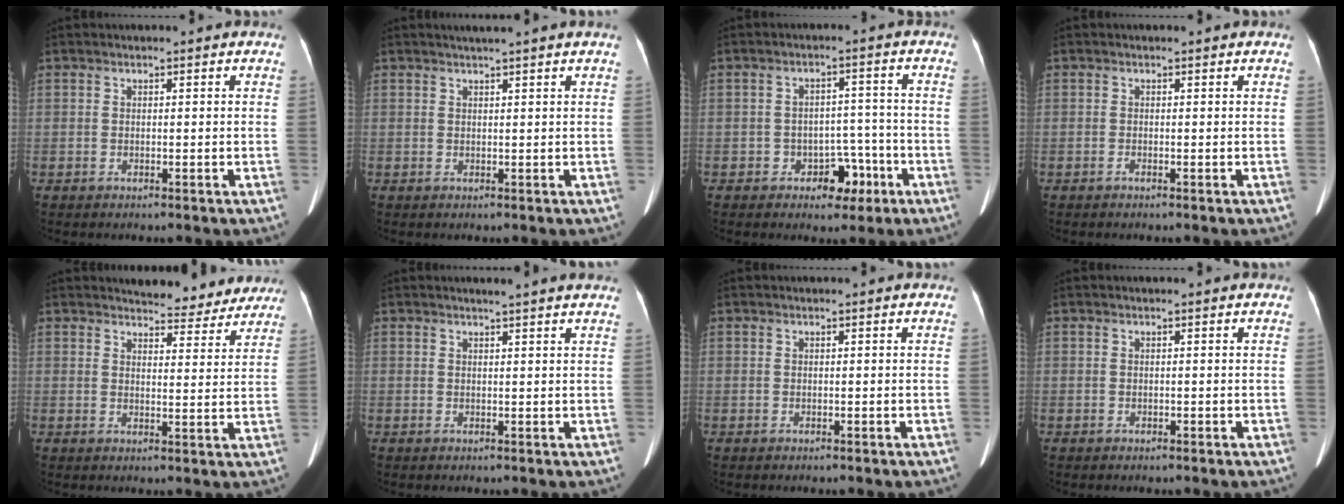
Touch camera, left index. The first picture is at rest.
{"total": 2.4, "force": [2.0, -0.7, 1.2], "torque": [-0.012, 0.010, 0.034]}
{"total": 5.2, "force": [-2.9, 3.5, 2.6], "torque": [-0.032, 0.020, -0.034]}
{"total": 0.0}
{"total": 9.3, "force": [8.8, 2.4, 1.5], "torque": [0.000, -0.013, 0.093]}
{"total": 4.6, "force": [4.1, -0.4, 2.1], "torque": [-0.030, 0.013, 0.042]}
{"total": 0.0}
{"total": 0.0}